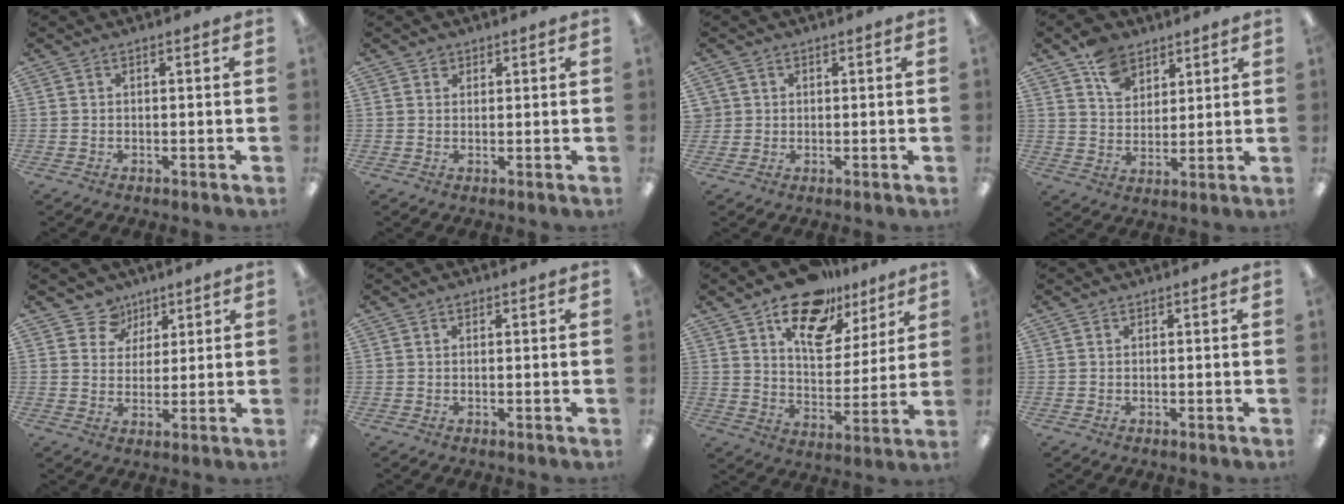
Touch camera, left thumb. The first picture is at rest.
{"total": 1.5, "force": [1.0, 1.1, 0.3], "torque": [0.001, -0.002, 0.018]}
{"total": 2.2, "force": [0.6, 2.1, -0.2], "torque": [-0.003, 0.003, 0.011]}
{"total": 9.0, "force": [6.0, 6.0, 3.0], "torque": [-0.050, -0.021, 0.113]}
{"total": 6.4, "force": [4.2, 4.9, 0.1], "torque": [-0.010, -0.027, 0.076]}
{"total": 0.8, "force": [0.3, 0.5, 0.4], "torque": [-0.009, 0.002, 0.005]}
{"total": 17.5, "force": [11.8, 9.6, 8.7], "torque": [-0.129, -0.063, 0.205]}
{"total": 0.0}